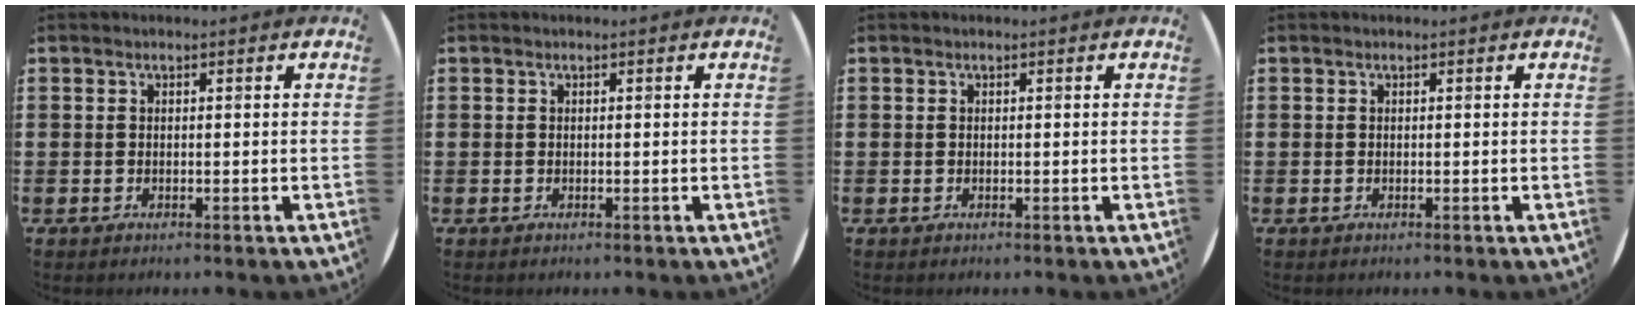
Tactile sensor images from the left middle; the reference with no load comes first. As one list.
[{"total": 0.0}, {"total": 0.0}, {"total": 0.0}]